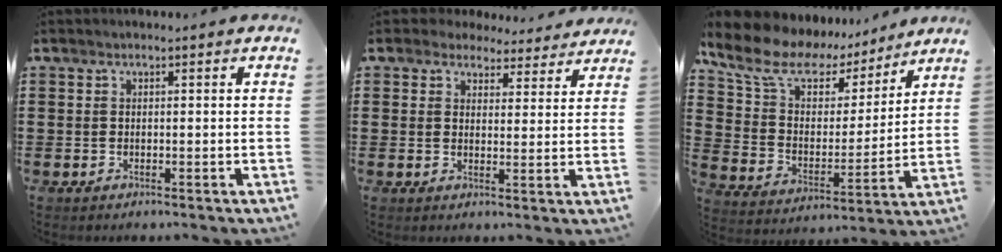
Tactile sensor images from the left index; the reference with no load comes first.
{"total": 3.8, "force": [3.6, 1.3, 0.5], "torque": [-0.026, -0.010, 0.065]}
{"total": 9.9, "force": [7.4, 5.1, 4.1], "torque": [-0.122, -0.033, 0.132]}